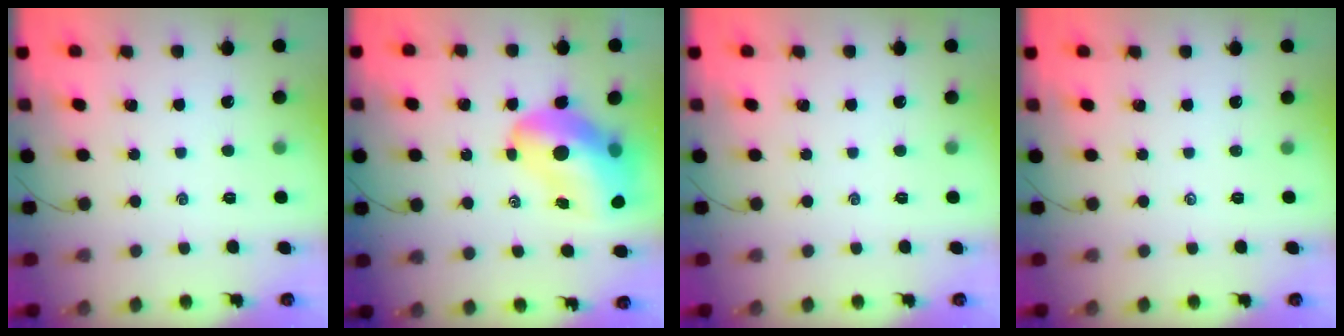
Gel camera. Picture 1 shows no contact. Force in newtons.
{"total": 16.9, "press": 16.3, "slide": 4.7}
{"total": 0.0}
{"total": 0.0}